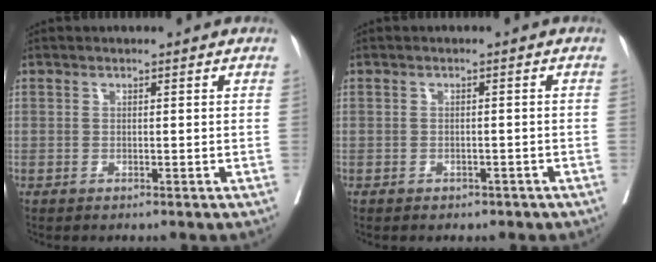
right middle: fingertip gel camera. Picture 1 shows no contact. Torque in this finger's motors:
{"motor_torque": [-0.15, -0.16, -0.01, -0.01]}